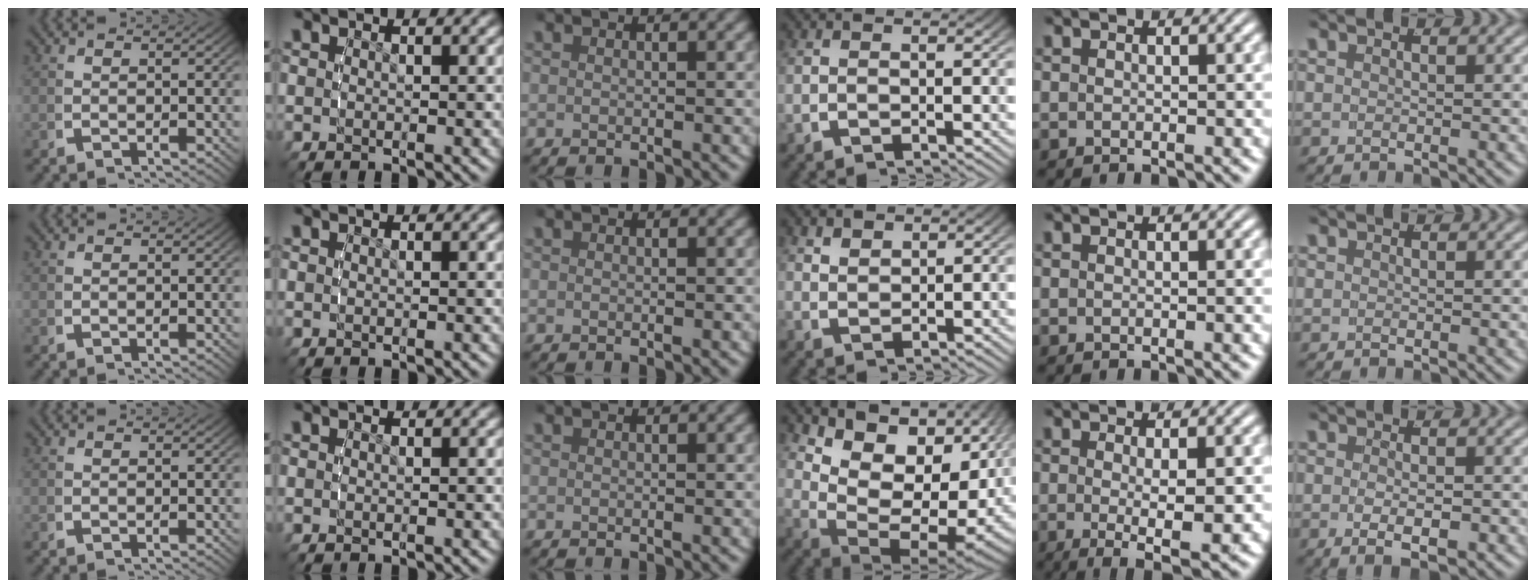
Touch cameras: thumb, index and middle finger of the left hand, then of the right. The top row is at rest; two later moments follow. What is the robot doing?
{"motion": "lift_and_place", "object": "bandage"}